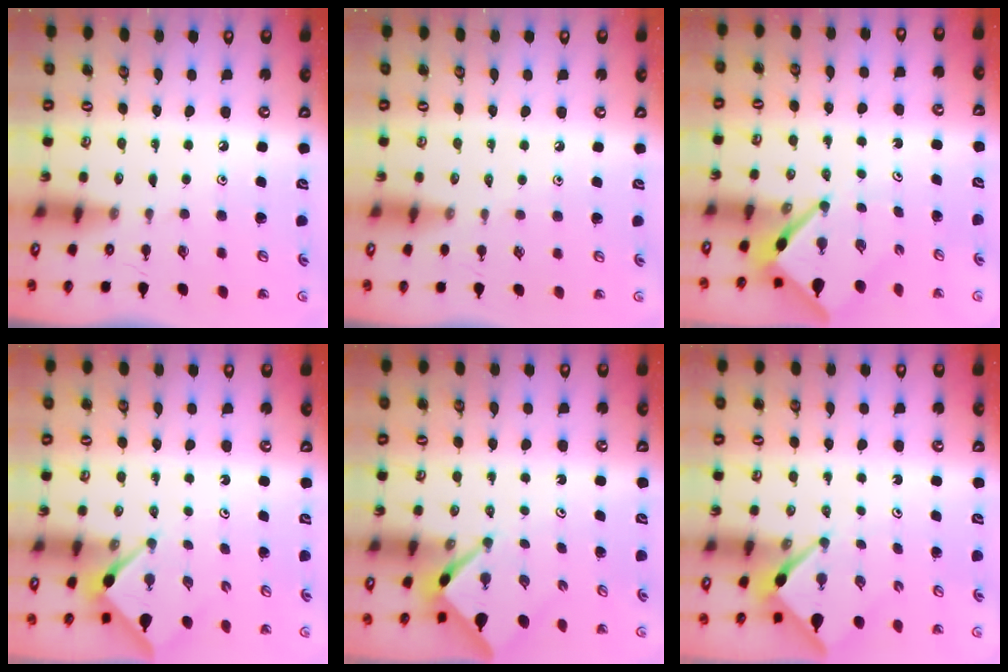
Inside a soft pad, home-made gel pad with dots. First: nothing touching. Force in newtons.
{"total": 1.9, "press": 1.9, "slide": 0.3}
{"total": 4.5, "press": 4.4, "slide": 0.5}
{"total": 3.0, "press": 2.9, "slide": 0.3}
{"total": 2.4, "press": 2.4, "slide": 0.3}
{"total": 2.6, "press": 2.6, "slide": 0.3}